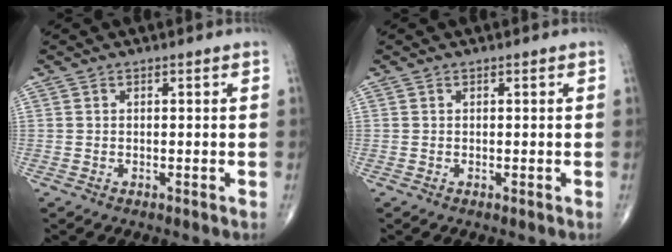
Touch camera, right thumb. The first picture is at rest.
{"total": 0.0}